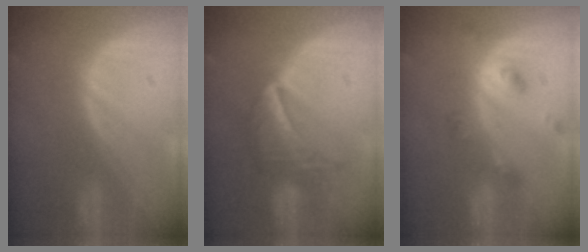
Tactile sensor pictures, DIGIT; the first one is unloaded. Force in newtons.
{"total": 7.4, "press": 6.5, "slide": 3.6}
{"total": 4.6, "press": 4.1, "slide": 2.1}